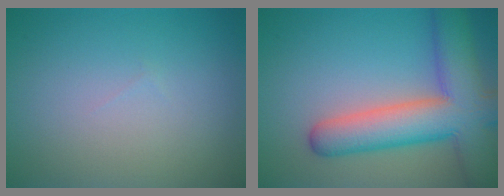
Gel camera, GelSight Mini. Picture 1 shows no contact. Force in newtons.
{"total": 9.5, "press": 9.5, "slide": 0.5}